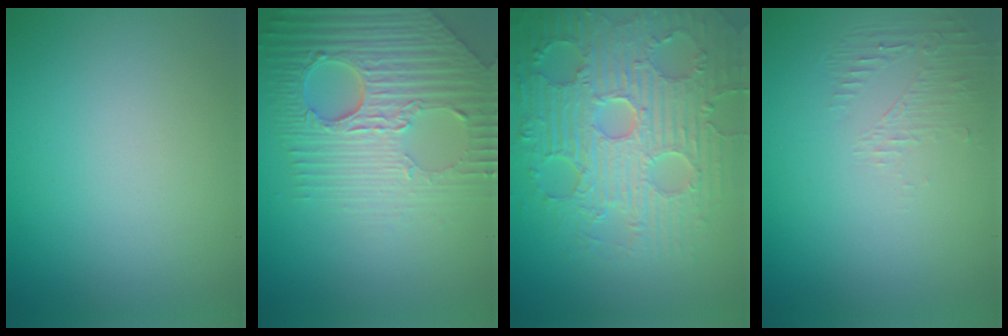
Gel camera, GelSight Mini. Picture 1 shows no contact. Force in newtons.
{"total": 7.1, "press": 5.7, "slide": 4.2}
{"total": 9.1, "press": 6.7, "slide": 6.2}
{"total": 1.3, "press": 0.0, "slide": 1.3}